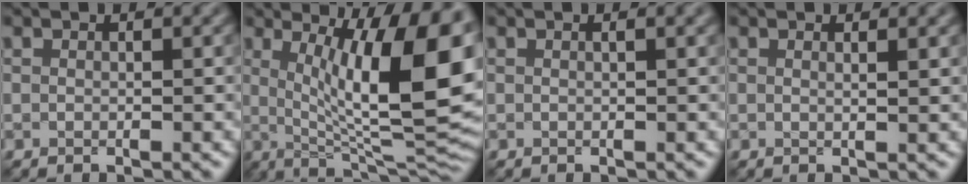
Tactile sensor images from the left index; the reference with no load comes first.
{"total": 15.1, "force": [2.3, 4.5, 14.2], "torque": [-0.177, -0.008, 0.036]}
{"total": 0.7, "force": [0.3, 0.1, 0.6], "torque": [-0.010, 0.001, 0.002]}
{"total": 0.9, "force": [0.6, 0.3, 0.6], "torque": [-0.003, 0.002, 0.006]}